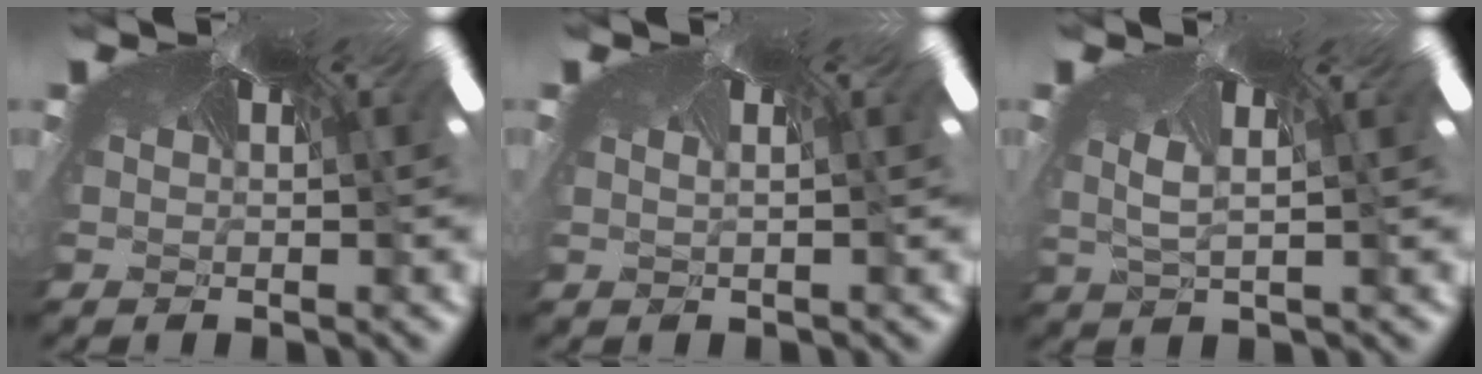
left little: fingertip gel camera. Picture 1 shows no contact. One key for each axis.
{"total": 1.6, "fx": -1.5, "fy": 0.1, "fz": 0.4, "tx": -0.013, "ty": -0.020, "tz": -0.009}
{"total": 2.5, "fx": -2.4, "fy": 0.4, "fz": 0.3, "tx": -0.032, "ty": -0.042, "tz": -0.017}